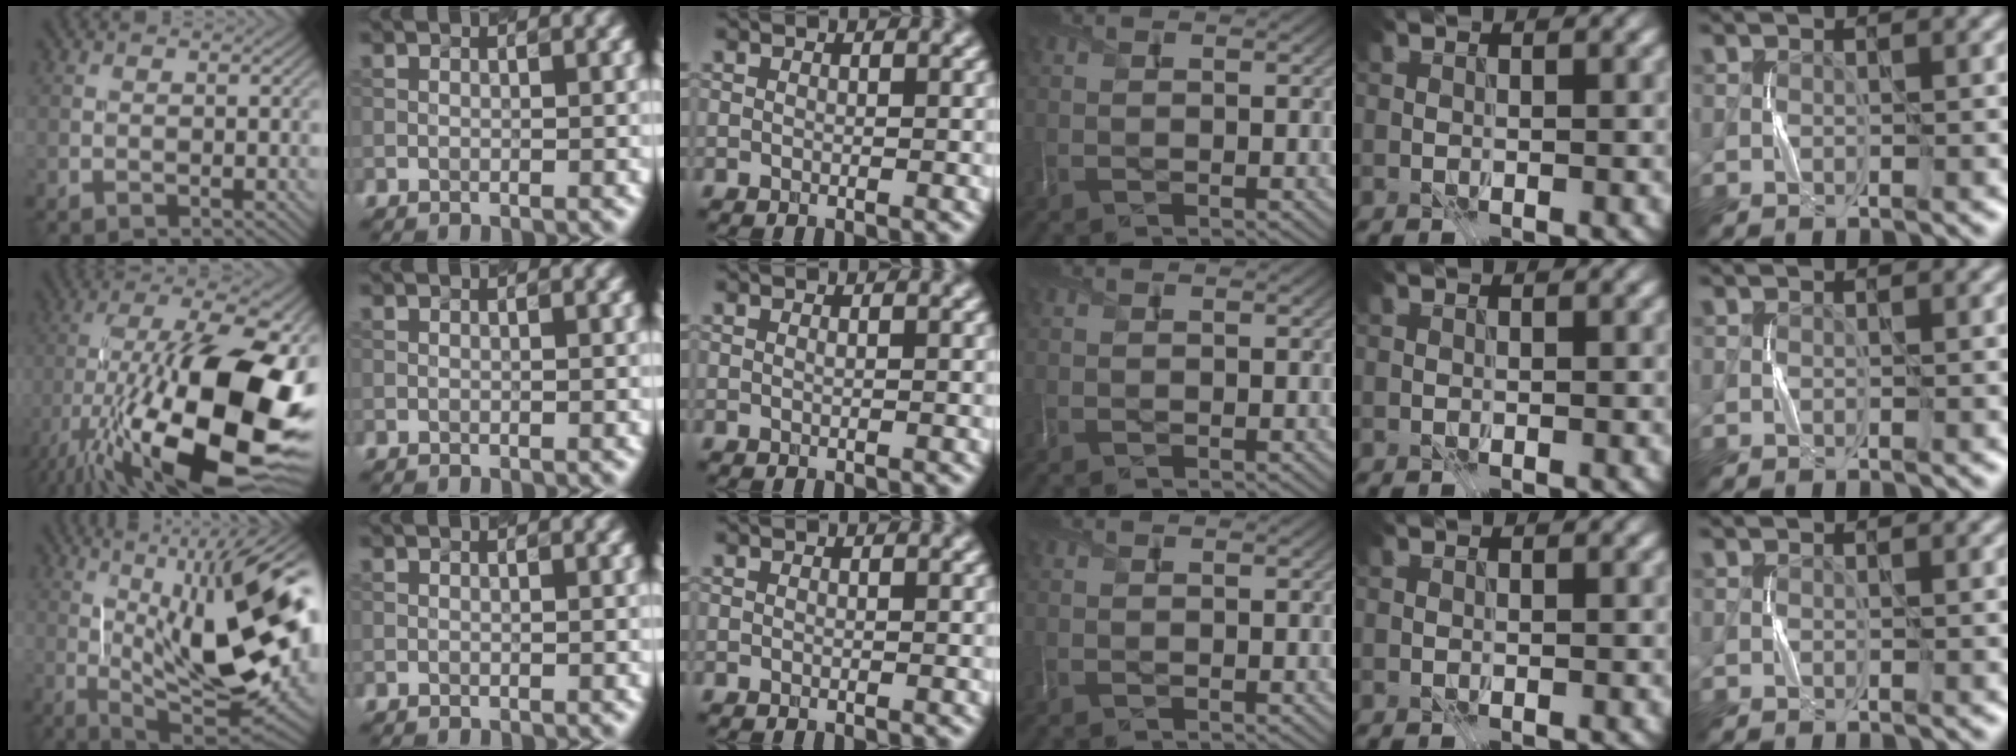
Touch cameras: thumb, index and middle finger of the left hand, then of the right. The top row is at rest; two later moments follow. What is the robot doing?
{"motion": "press", "object": "grip strengthener"}